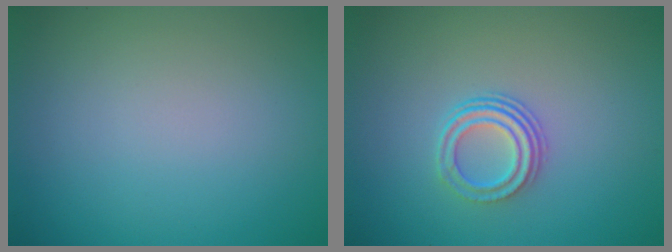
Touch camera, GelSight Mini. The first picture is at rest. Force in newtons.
{"total": 2.9, "press": 2.2, "slide": 1.9}